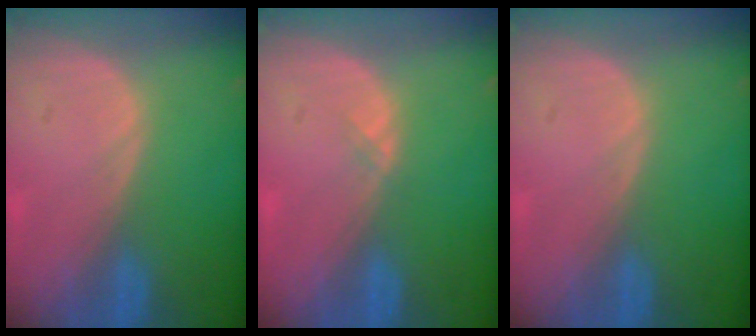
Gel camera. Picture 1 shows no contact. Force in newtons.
{"total": 0.8, "press": 0.5, "slide": 0.6}
{"total": 0.0}